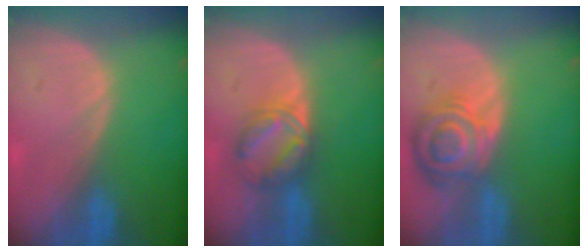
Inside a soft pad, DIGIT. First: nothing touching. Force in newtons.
{"total": 5.7, "press": 5.7, "slide": 0.7}
{"total": 8.3, "press": 7.3, "slide": 3.9}